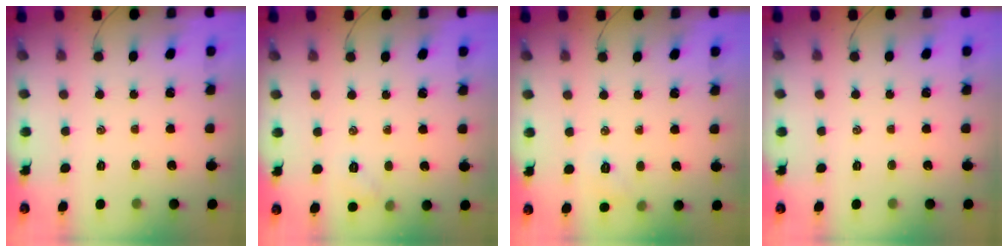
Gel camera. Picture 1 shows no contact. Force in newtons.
{"total": 3.8, "press": 3.6, "slide": 1.1}
{"total": 5.7, "press": 5.6, "slide": 1.2}
{"total": 0.0}